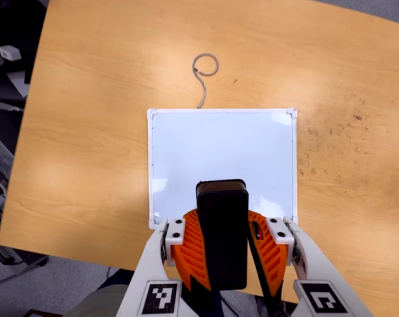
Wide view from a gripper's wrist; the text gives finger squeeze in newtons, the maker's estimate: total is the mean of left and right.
{"total": 11.0, "left": 10.5, "right": 11.4}